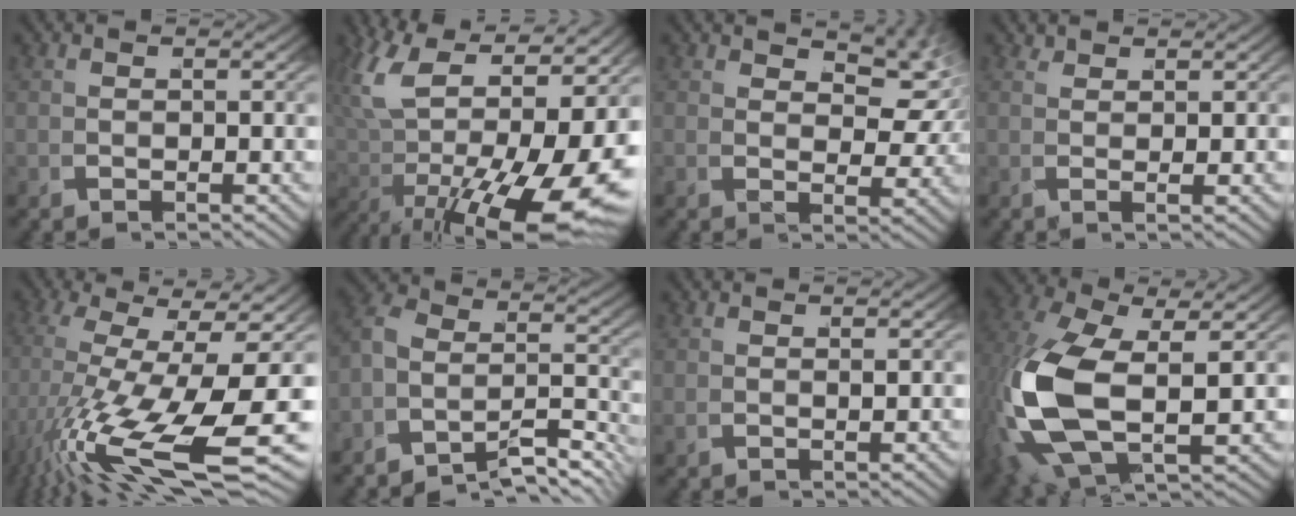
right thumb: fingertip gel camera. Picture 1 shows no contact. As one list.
[{"total": 16.4, "force": [1.1, 10.5, 12.6], "torque": [-0.252, -0.036, 0.034]}, {"total": 4.4, "force": [2.0, 2.3, 3.2], "torque": [-0.028, -0.009, 0.042]}, {"total": 1.4, "force": [1.1, -1.0, -0.1], "torque": [0.009, 0.009, 0.020]}, {"total": 11.4, "force": [-1.5, 4.7, 10.3], "torque": [-0.210, -0.035, 0.006]}, {"total": 6.4, "force": [-4.2, 3.4, 3.5], "torque": [-0.066, -0.015, -0.067]}, {"total": 0.5, "force": [0.5, -0.2, 0.0], "torque": [0.000, 0.004, 0.011]}, {"total": 11.4, "force": [0.1, 6.8, 9.1], "torque": [-0.254, -0.046, 0.030]}]